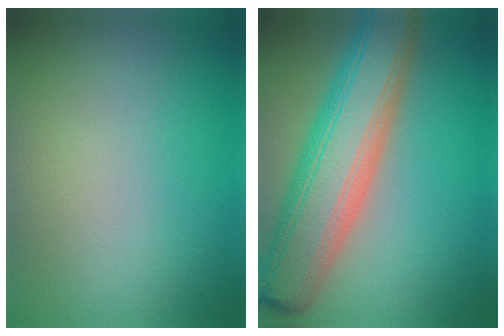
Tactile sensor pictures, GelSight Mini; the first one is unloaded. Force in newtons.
{"total": 10.2, "press": 10.2, "slide": 0.5}